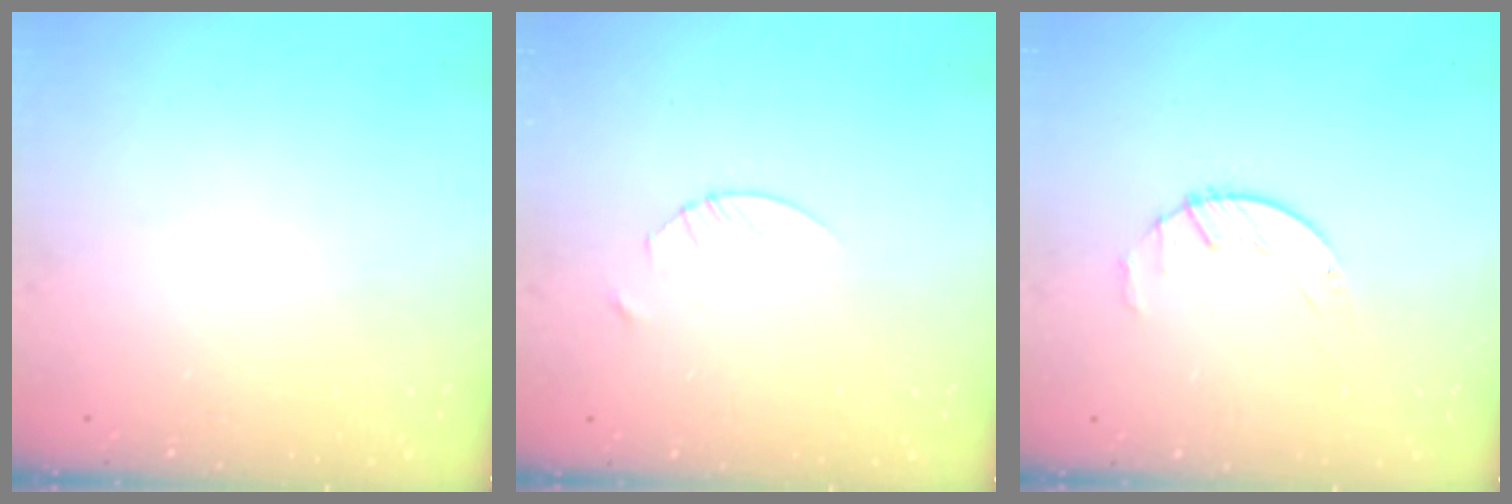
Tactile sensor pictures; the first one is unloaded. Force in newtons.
{"total": 1.4, "press": 1.4, "slide": 0.2}
{"total": 1.6, "press": 1.6, "slide": 0.3}